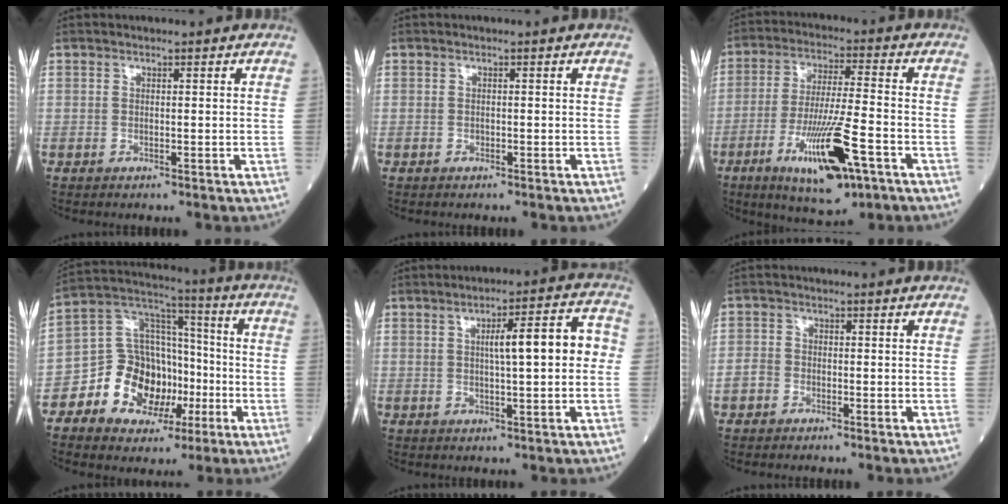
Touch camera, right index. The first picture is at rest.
{"total": 0.0}
{"total": 13.9, "force": [-6.2, 2.0, 12.3], "torque": [-0.227, -0.019, -0.099]}
{"total": 13.3, "force": [-4.6, 10.1, 7.4], "torque": [-0.137, 0.041, -0.073]}
{"total": 8.4, "force": [0.6, 1.3, 8.2], "torque": [-0.119, 0.028, 0.008]}
{"total": 2.2, "force": [-1.3, 1.6, 0.7], "torque": [-0.015, 0.006, -0.027]}